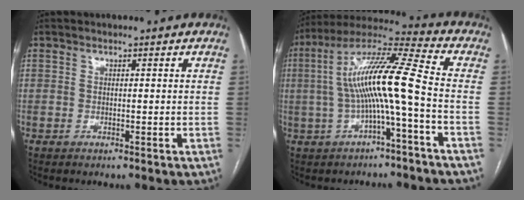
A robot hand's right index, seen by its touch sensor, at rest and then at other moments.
{"total": 13.2, "force": [-1.4, 0.4, 13.1], "torque": [-0.245, 0.030, -0.029]}